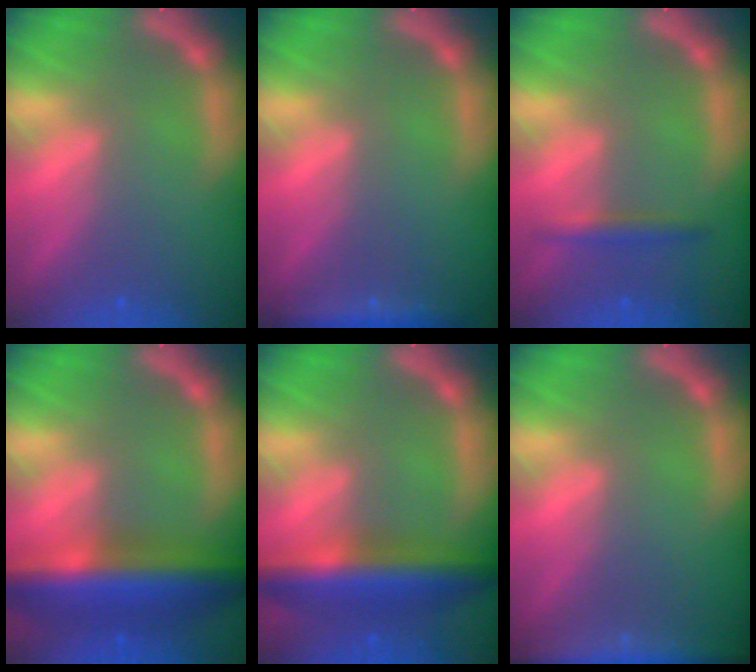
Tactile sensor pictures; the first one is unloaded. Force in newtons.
{"total": 2.4}
{"total": 1.9}
{"total": 9.5}
{"total": 7.5}
{"total": 6.5}